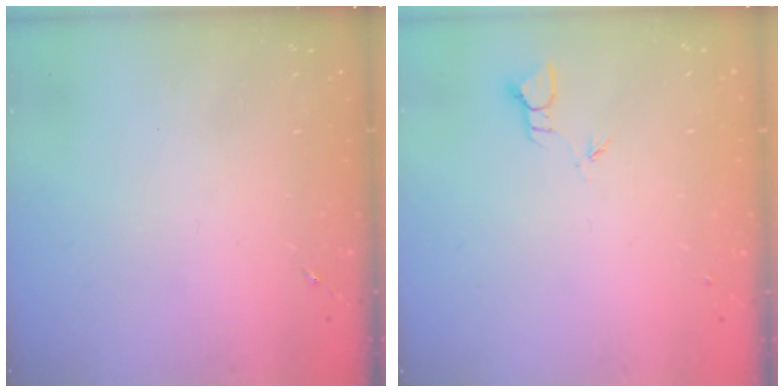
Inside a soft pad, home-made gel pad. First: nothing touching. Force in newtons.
{"total": 2.0, "press": 2.0, "slide": 0.1}